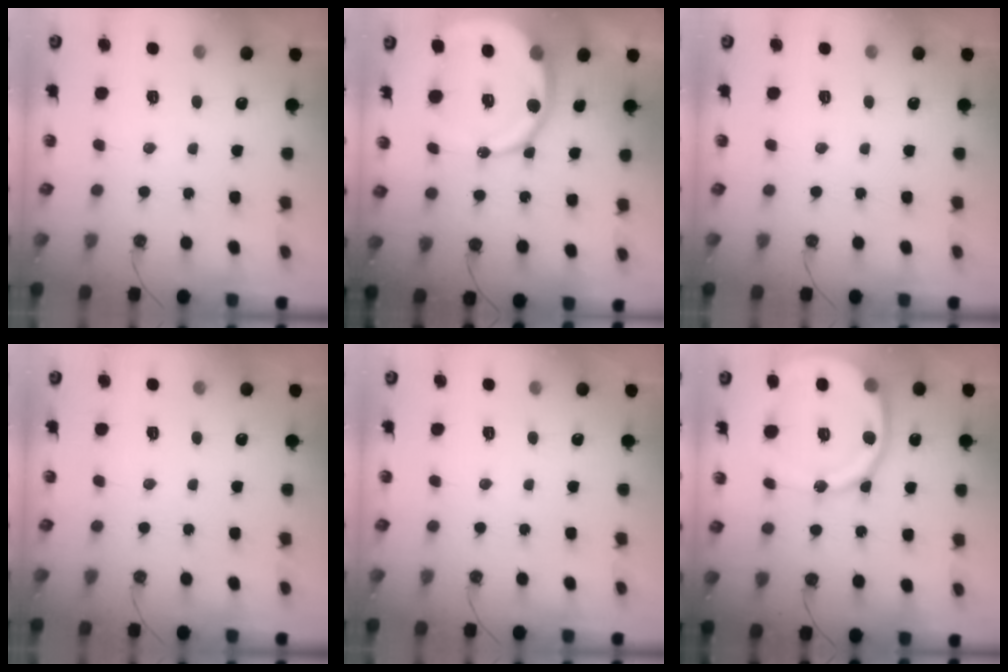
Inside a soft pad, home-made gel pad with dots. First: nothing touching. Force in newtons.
{"total": 16.8, "press": 16.6, "slide": 2.4}
{"total": 0.0}
{"total": 0.0}
{"total": 0.0}
{"total": 18.7, "press": 18.5, "slide": 2.0}